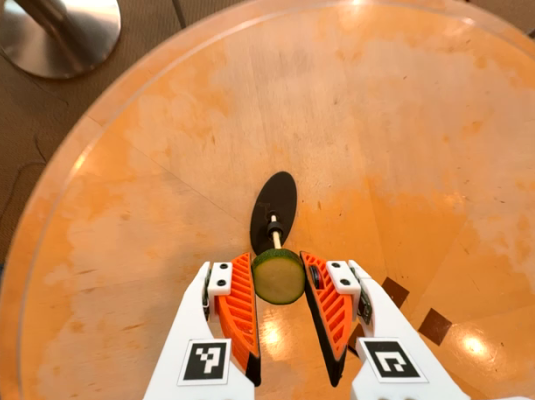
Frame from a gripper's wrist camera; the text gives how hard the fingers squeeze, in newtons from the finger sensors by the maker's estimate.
{"total": 7.7, "left": 7.5, "right": 7.8}